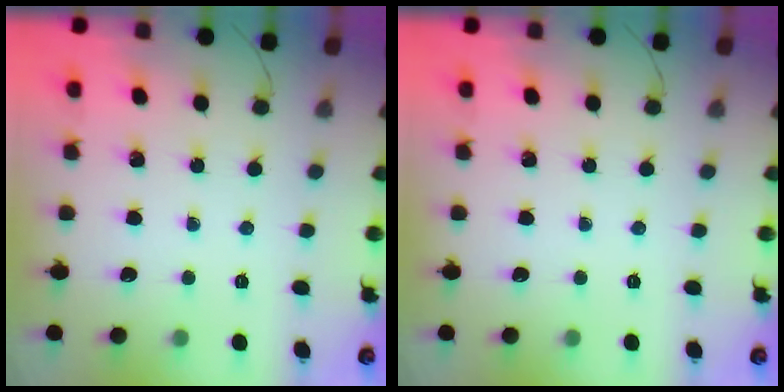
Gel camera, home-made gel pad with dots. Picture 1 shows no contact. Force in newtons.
{"total": 0.0}